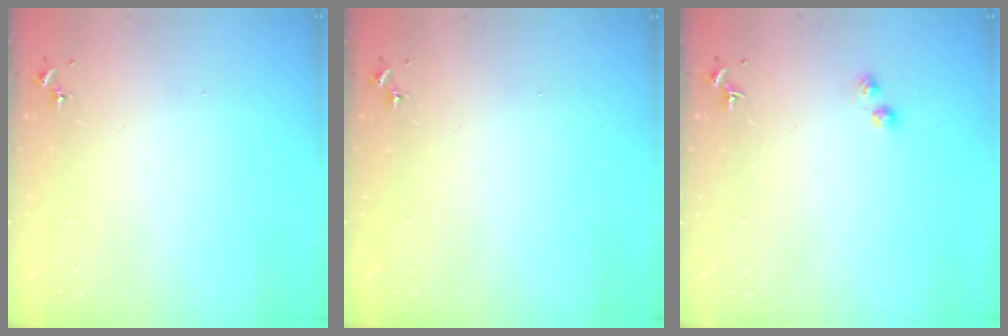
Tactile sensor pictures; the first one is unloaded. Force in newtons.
{"total": 0.0}
{"total": 2.2, "press": 2.2, "slide": 0.2}